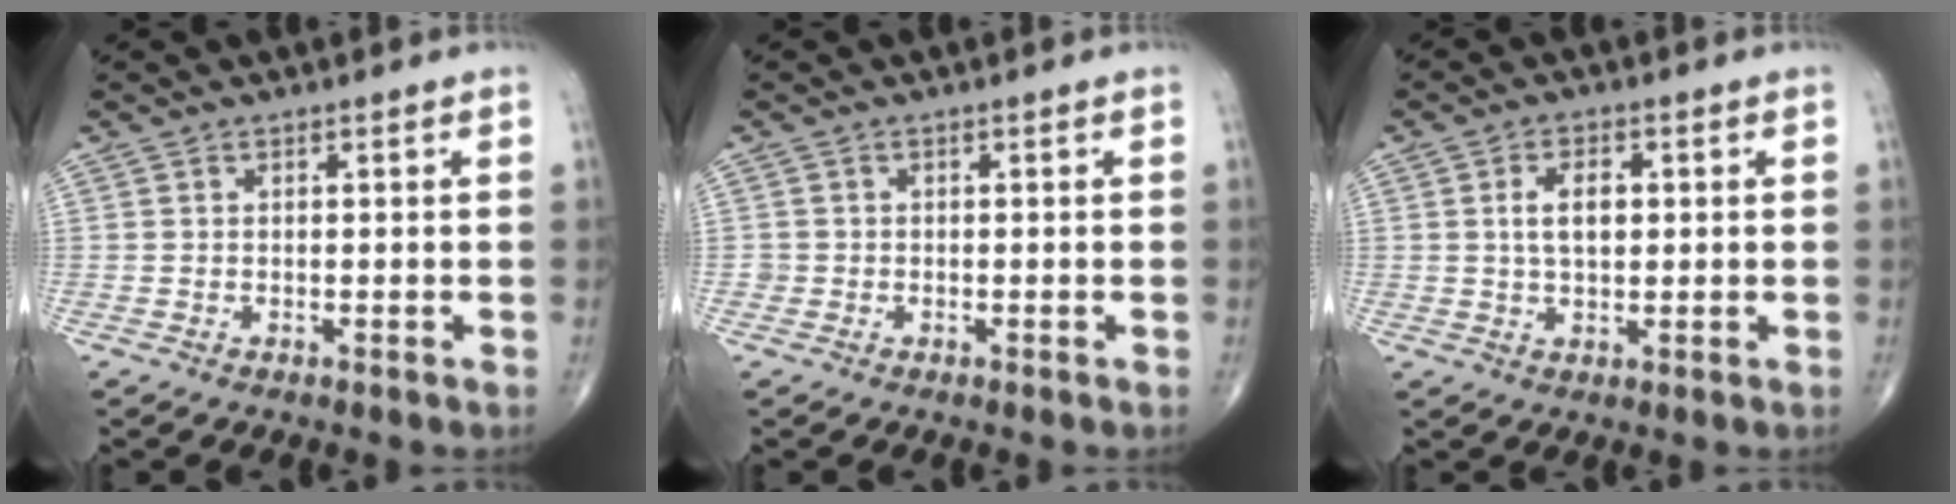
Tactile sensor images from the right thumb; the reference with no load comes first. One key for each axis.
{"total": 0.9, "fx": -0.2, "fy": 0.8, "fz": 0.0, "tx": 0.003, "ty": 0.005, "tz": -0.006}
{"total": 5.3, "fx": 0.9, "fy": 3.0, "fz": 4.3, "tx": -0.070, "ty": 0.002, "tz": 0.014}